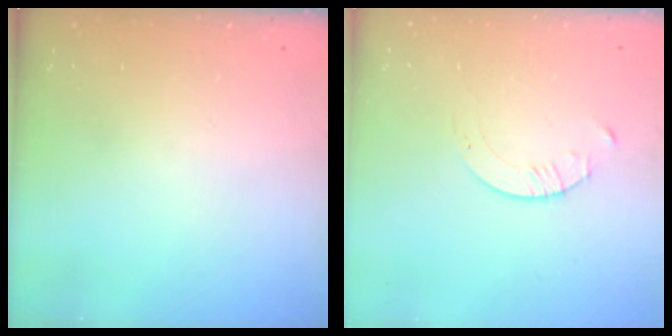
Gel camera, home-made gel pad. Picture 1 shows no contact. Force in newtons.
{"total": 1.6, "press": 1.6, "slide": 0.2}